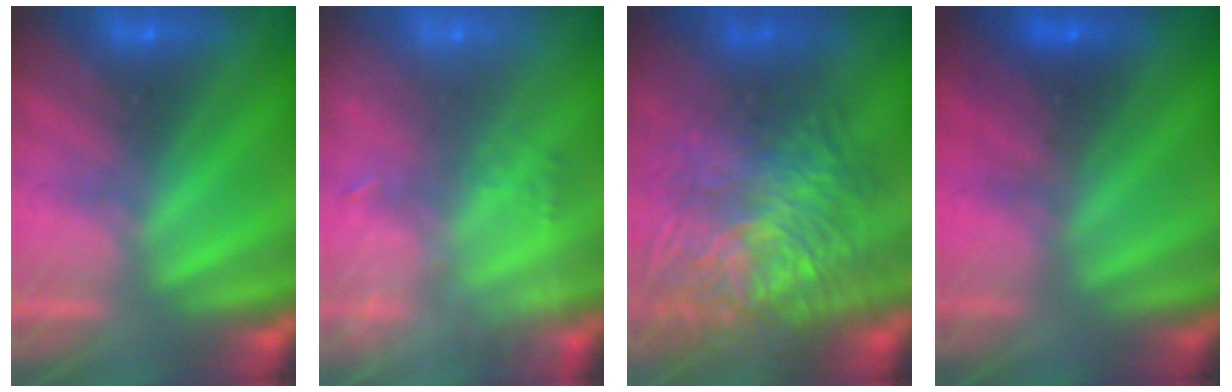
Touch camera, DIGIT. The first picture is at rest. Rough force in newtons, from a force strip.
{"total": 9.6}
{"total": 7.9}
{"total": 1.7}